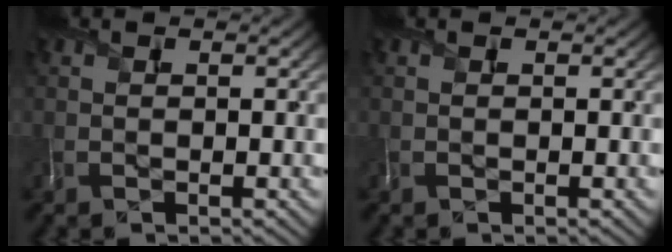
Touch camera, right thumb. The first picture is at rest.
{"total": 0.0}